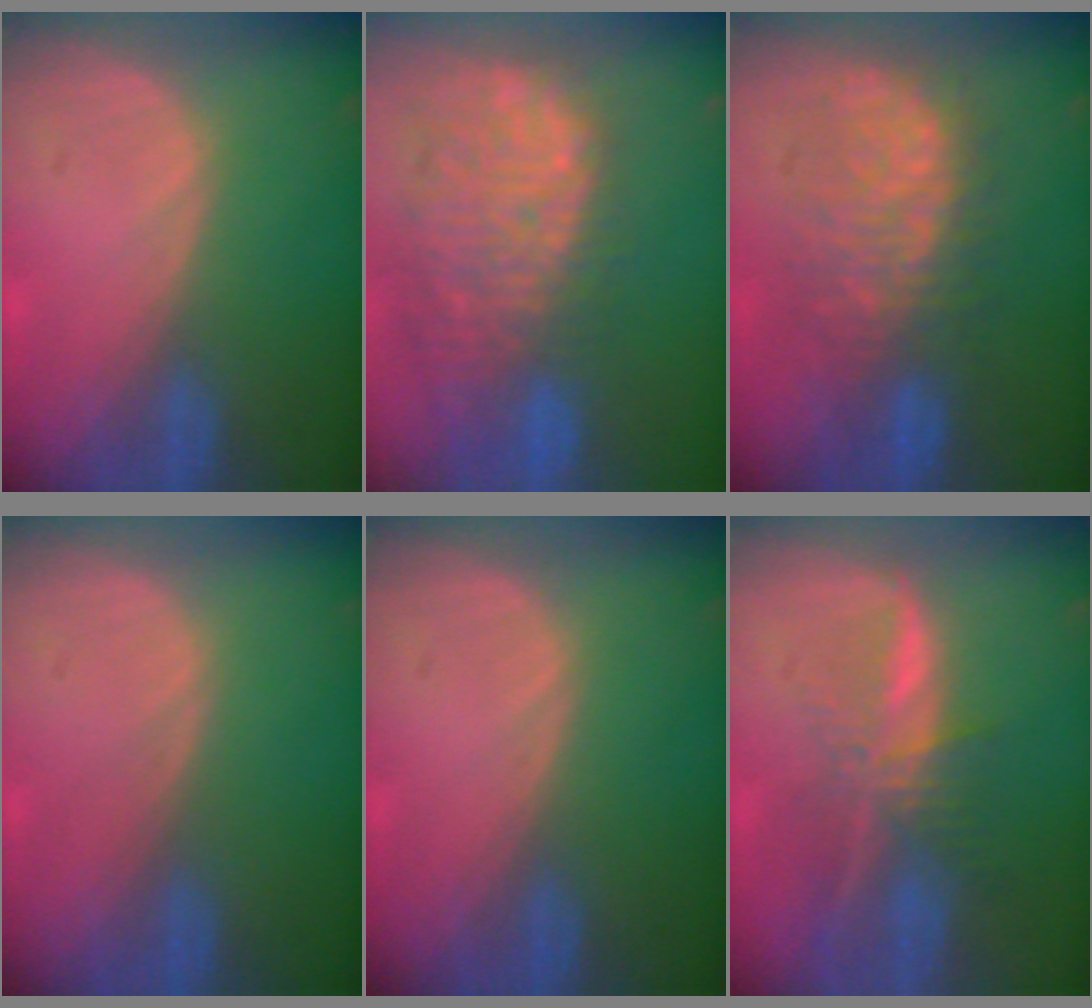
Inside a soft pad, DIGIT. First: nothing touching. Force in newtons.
{"total": 13.1, "press": 11.2, "slide": 6.8}
{"total": 9.0, "press": 9.0, "slide": 0.6}
{"total": 0.0}
{"total": 0.0}
{"total": 7.7, "press": 6.5, "slide": 4.1}